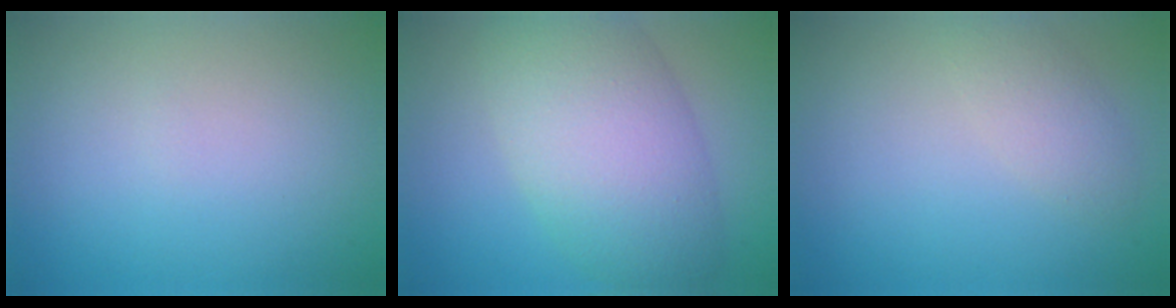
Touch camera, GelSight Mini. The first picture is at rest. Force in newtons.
{"total": 8.8, "press": 8.8, "slide": 0.4}
{"total": 2.0, "press": 2.0, "slide": 0.2}